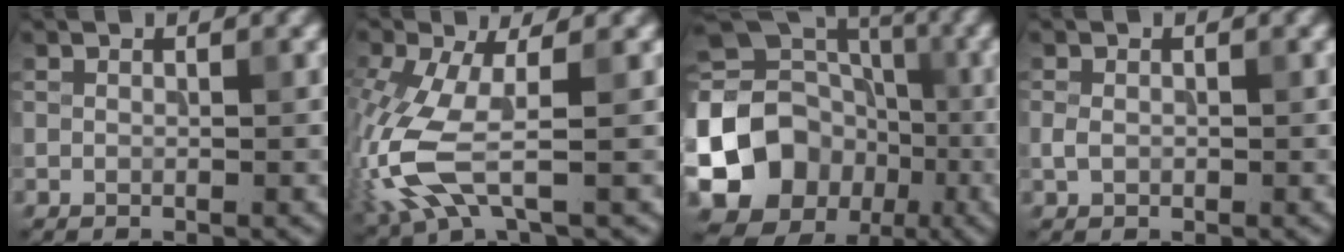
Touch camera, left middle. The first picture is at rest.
{"total": 6.9, "force": [-1.6, 2.6, 6.2], "torque": [-0.175, -0.010, -0.033]}
{"total": 15.5, "force": [-4.2, 13.6, 6.2], "torque": [-0.135, -0.019, -0.089]}
{"total": 1.1, "force": [-0.1, 0.8, 0.7], "torque": [-0.016, 0.000, -0.003]}